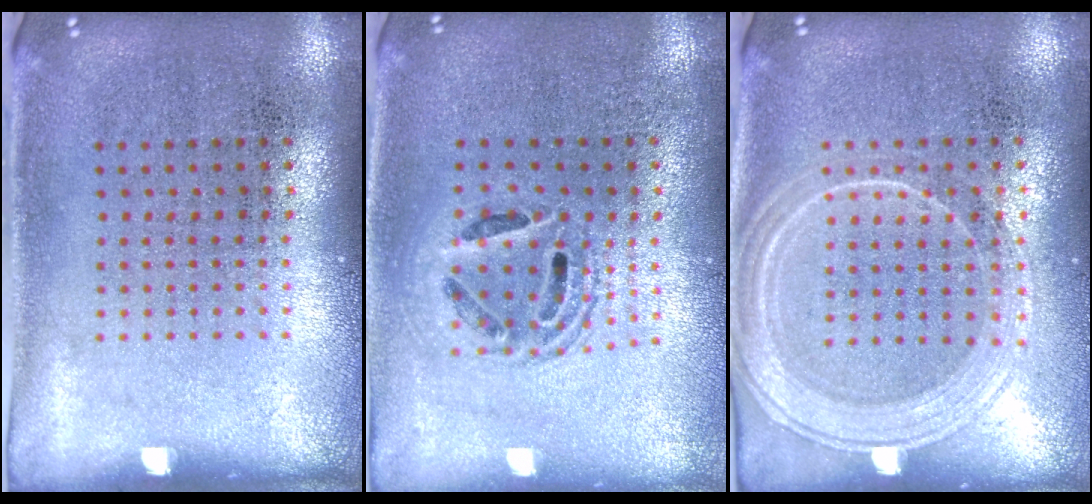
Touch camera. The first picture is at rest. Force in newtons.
{"total": 1.4, "press": 1.2, "slide": 0.6}
{"total": 1.9, "press": 1.8, "slide": 0.5}